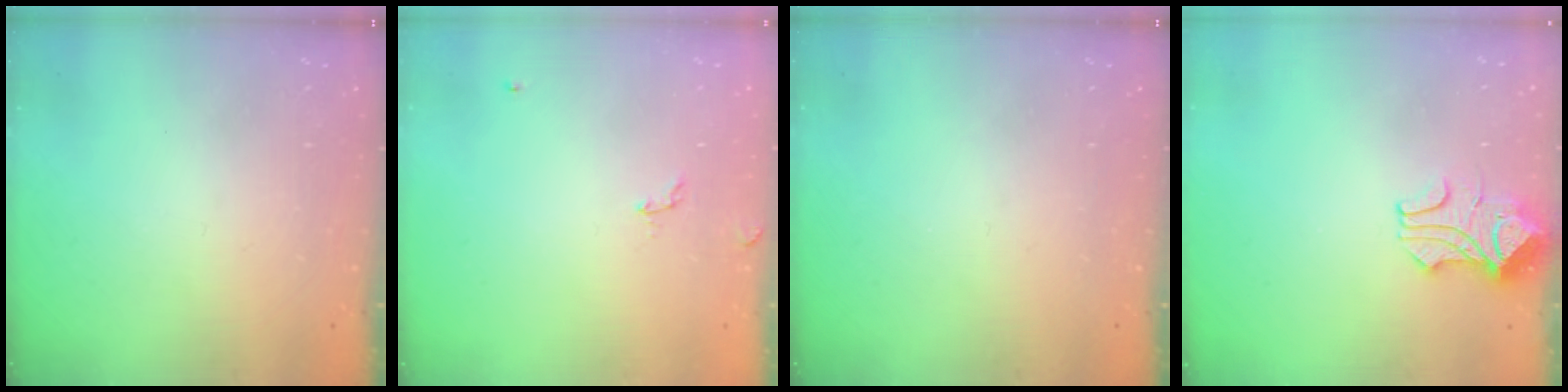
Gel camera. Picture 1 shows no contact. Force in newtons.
{"total": 2.8, "press": 2.8, "slide": 0.3}
{"total": 0.0}
{"total": 3.4, "press": 3.3, "slide": 1.1}